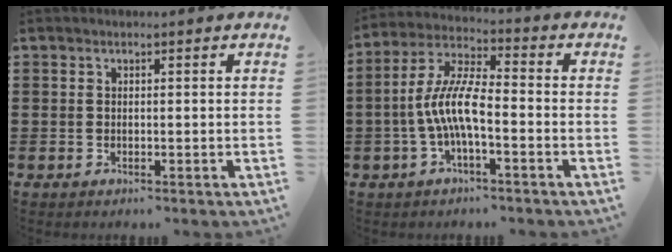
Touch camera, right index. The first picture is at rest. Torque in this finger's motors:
{"motor_torque": [1.74, -0.40, 0.63, 0.21]}